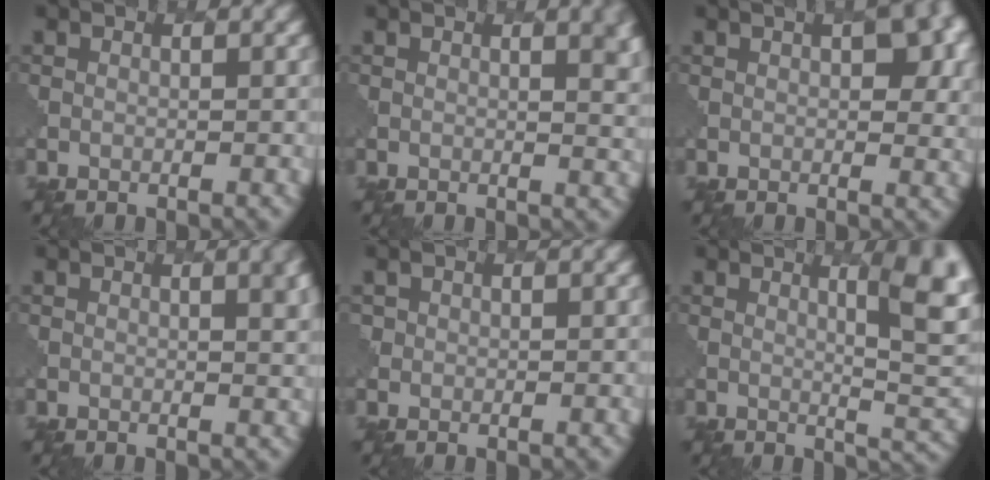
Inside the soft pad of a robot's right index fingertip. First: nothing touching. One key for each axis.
{"total": 3.9, "fx": 1.4, "fy": 1.5, "fz": 3.3, "tx": -0.018, "ty": 0.004, "tz": 0.012}
{"total": 4.3, "fx": 1.4, "fy": 1.8, "fz": 3.6, "tx": -0.038, "ty": 0.002, "tz": 0.014}
{"total": 4.2, "fx": 1.5, "fy": 1.6, "fz": 3.6, "tx": -0.016, "ty": 0.012, "tz": 0.012}
{"total": 1.4, "fx": 0.1, "fy": 1.3, "fz": 0.4, "tx": 0.002, "ty": -0.004, "tz": -0.002}
{"total": 6.9, "fx": 2.4, "fy": 1.6, "fz": 6.3, "tx": -0.069, "ty": -0.002, "tz": 0.033}